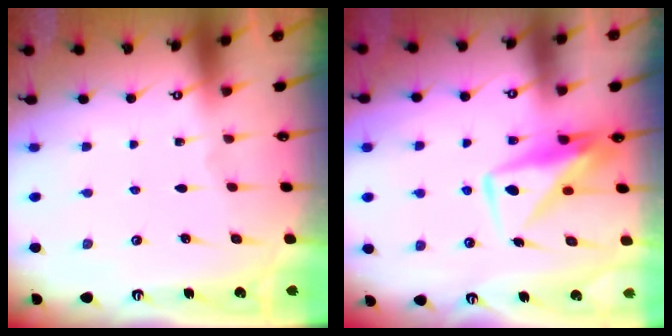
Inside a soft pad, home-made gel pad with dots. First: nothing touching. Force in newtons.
{"total": 9.2, "press": 9.1, "slide": 1.0}